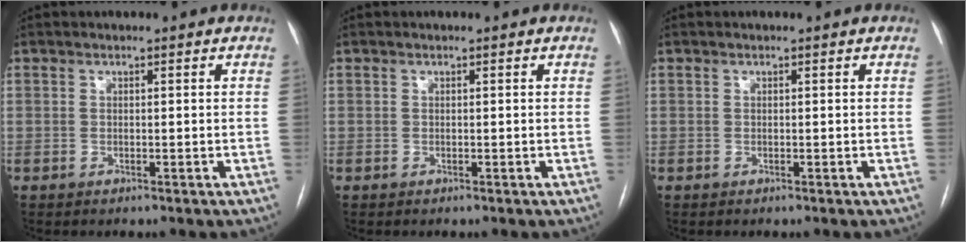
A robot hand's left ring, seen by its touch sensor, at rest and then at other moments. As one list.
[{"total": 0.0}, {"total": 0.0}]